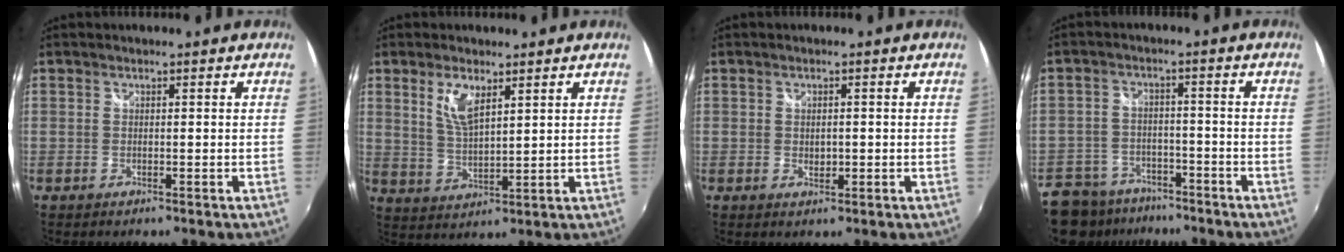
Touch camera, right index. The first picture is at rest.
{"total": 6.0, "force": [3.2, 2.2, 4.6], "torque": [-0.087, -0.004, 0.064]}
{"total": 1.7, "force": [-0.2, 1.3, 1.1], "torque": [-0.018, 0.000, -0.003]}
{"total": 11.4, "force": [-8.2, 7.2, 3.3], "torque": [-0.104, 0.001, -0.128]}